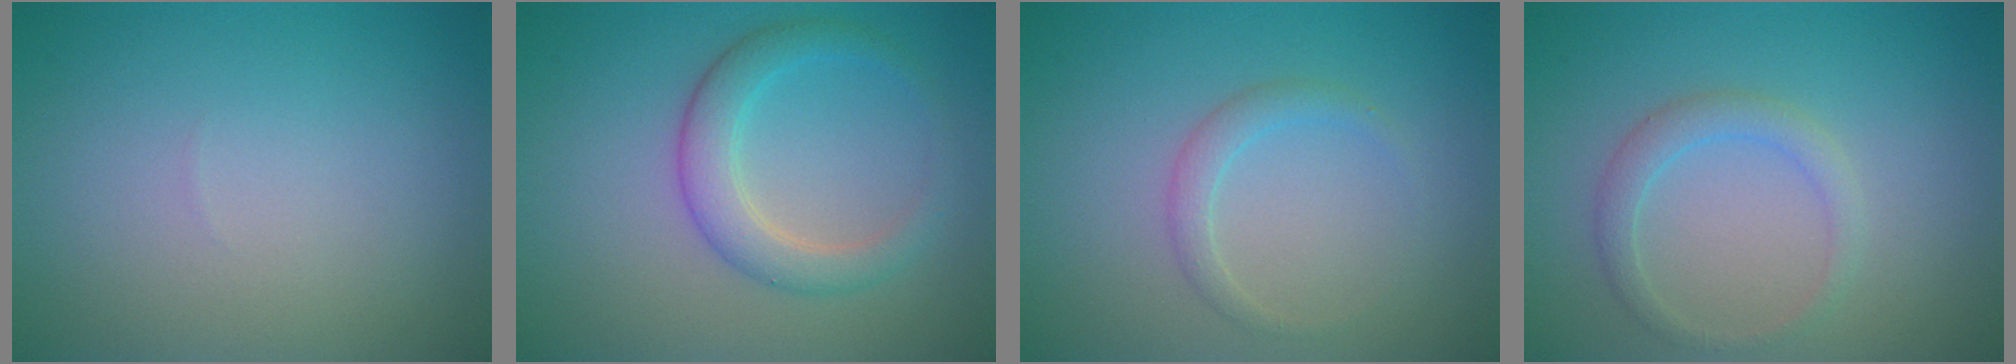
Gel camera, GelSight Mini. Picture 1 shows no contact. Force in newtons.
{"total": 3.3, "press": 3.3, "slide": 0.1}
{"total": 1.5, "press": 1.5, "slide": 0.1}
{"total": 1.9, "press": 1.9, "slide": 0.1}